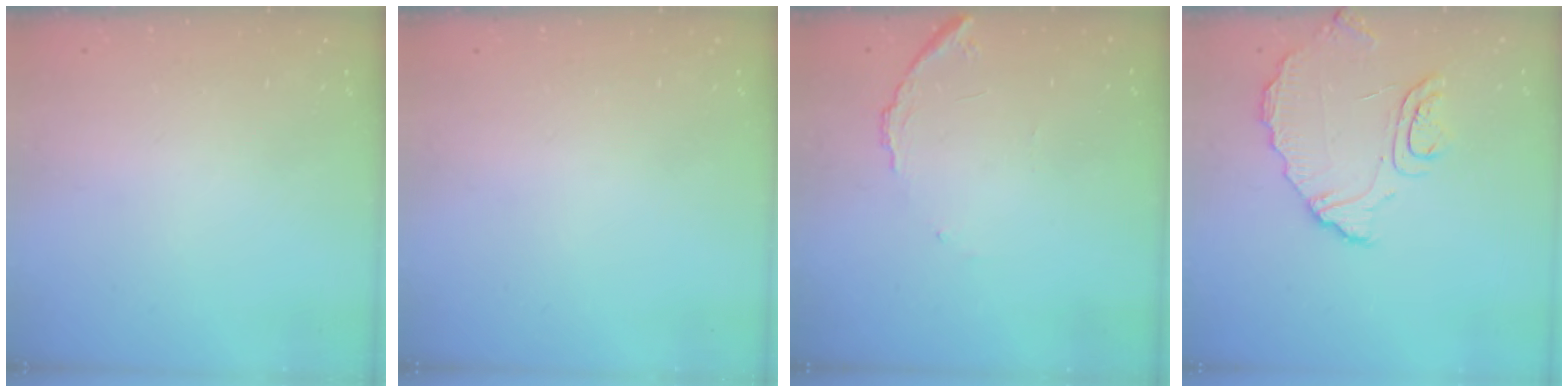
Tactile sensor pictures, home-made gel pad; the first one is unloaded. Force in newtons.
{"total": 0.0}
{"total": 8.5, "press": 8.4, "slide": 0.7}
{"total": 8.7, "press": 8.6, "slide": 1.2}